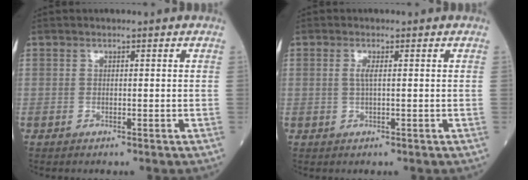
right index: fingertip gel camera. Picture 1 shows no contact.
{"total": 1.3, "force": [0.2, 0.0, 1.3], "torque": [-0.033, 0.000, 0.003]}